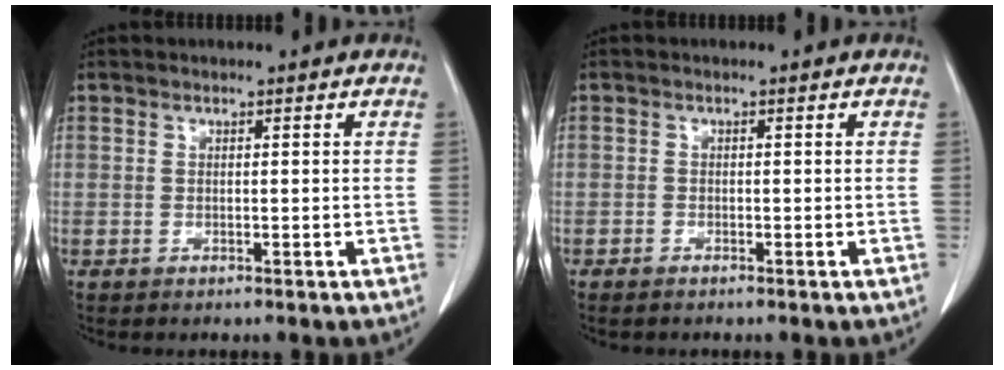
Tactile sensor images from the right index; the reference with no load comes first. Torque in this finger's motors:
{"motor_torque": [0.18, -0.14, 0.04, 0.00]}